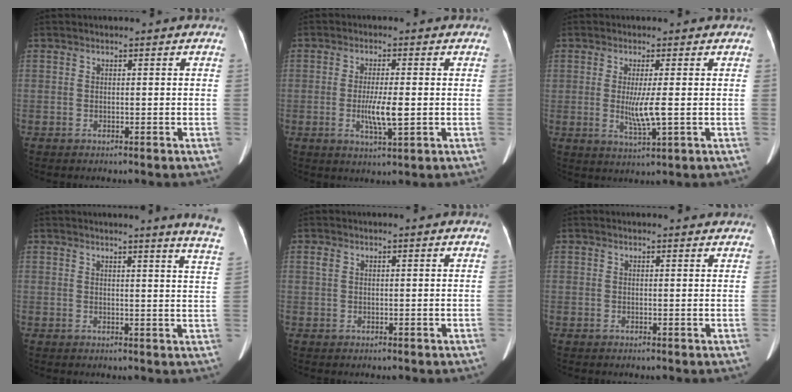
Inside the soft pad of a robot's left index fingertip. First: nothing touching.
{"total": 4.7, "force": [-1.1, 0.6, 4.5], "torque": [-0.087, -0.025, -0.020]}
{"total": 4.4, "force": [-0.5, 0.1, 4.4], "torque": [-0.082, -0.028, -0.007]}
{"total": 8.6, "force": [7.7, -1.5, 3.6], "torque": [-0.031, -0.084, 0.055]}
{"total": 1.2, "force": [0.8, 0.4, 0.8], "torque": [-0.022, 0.001, 0.014]}
{"total": 4.6, "force": [4.2, 1.1, 1.4], "torque": [-0.008, -0.008, 0.033]}